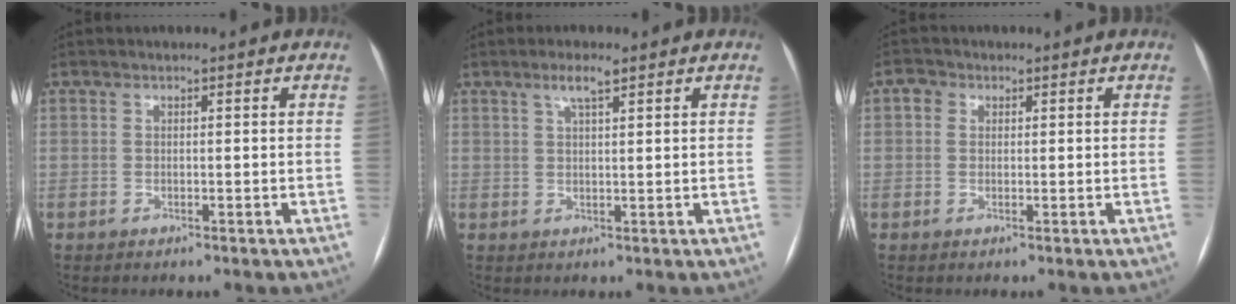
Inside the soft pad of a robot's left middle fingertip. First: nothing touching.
{"total": 2.9, "force": [1.9, 0.4, 2.2], "torque": [-0.045, 0.004, 0.036]}
{"total": 1.9, "force": [0.6, 1.6, 0.6], "torque": [-0.012, 0.012, 0.006]}